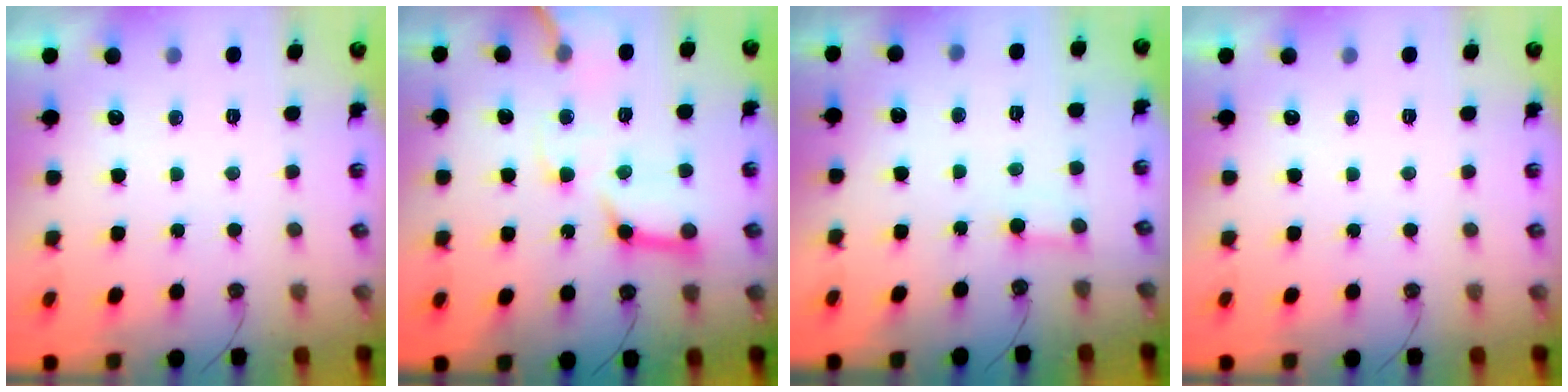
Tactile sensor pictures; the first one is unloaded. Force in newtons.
{"total": 15.9, "press": 15.8, "slide": 2.1}
{"total": 2.1, "press": 2.1, "slide": 0.1}
{"total": 0.0}